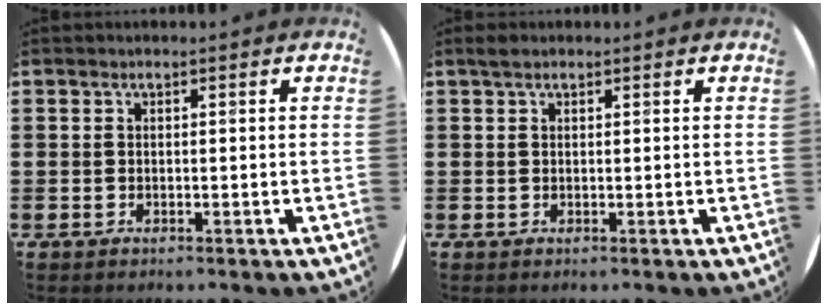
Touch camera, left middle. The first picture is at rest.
{"total": 0.8, "force": [0.6, 0.4, 0.3], "torque": [0.001, 0.001, 0.010]}